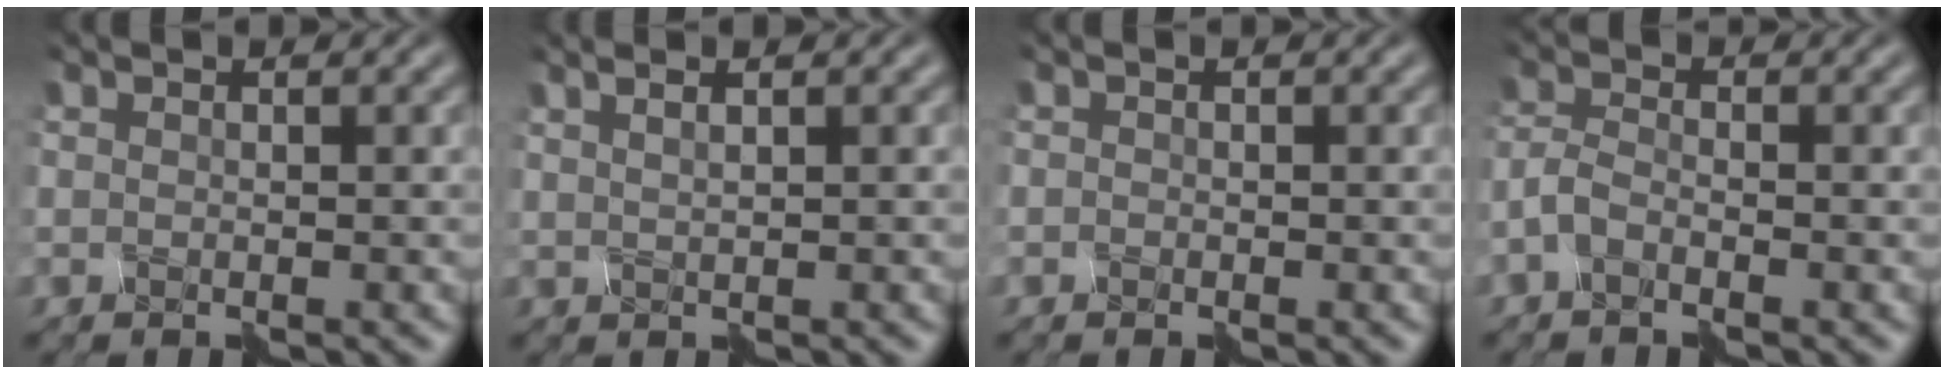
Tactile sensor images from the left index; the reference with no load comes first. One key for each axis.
{"total": 1.9, "fx": 1.2, "fy": 0.4, "fz": 1.4, "tx": -0.009, "ty": 0.009, "tz": 0.003}
{"total": 0.8, "fx": -0.7, "fy": 0.4, "fz": 0.1, "tx": 0.001, "ty": 0.000, "tz": -0.014}
{"total": 2.2, "fx": -1.8, "fy": 0.4, "fz": 1.1, "tx": -0.035, "ty": 0.005, "tz": -0.044}